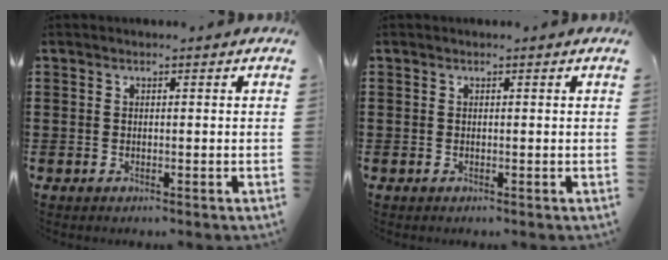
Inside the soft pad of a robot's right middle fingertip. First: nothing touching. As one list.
[{"total": 0.0}]